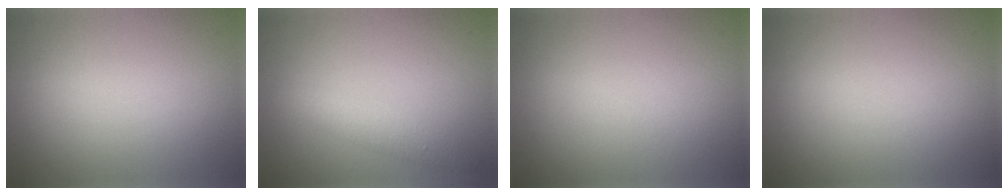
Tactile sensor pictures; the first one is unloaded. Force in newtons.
{"total": 2.9, "press": 2.9, "slide": 0.1}
{"total": 0.0}
{"total": 0.0}